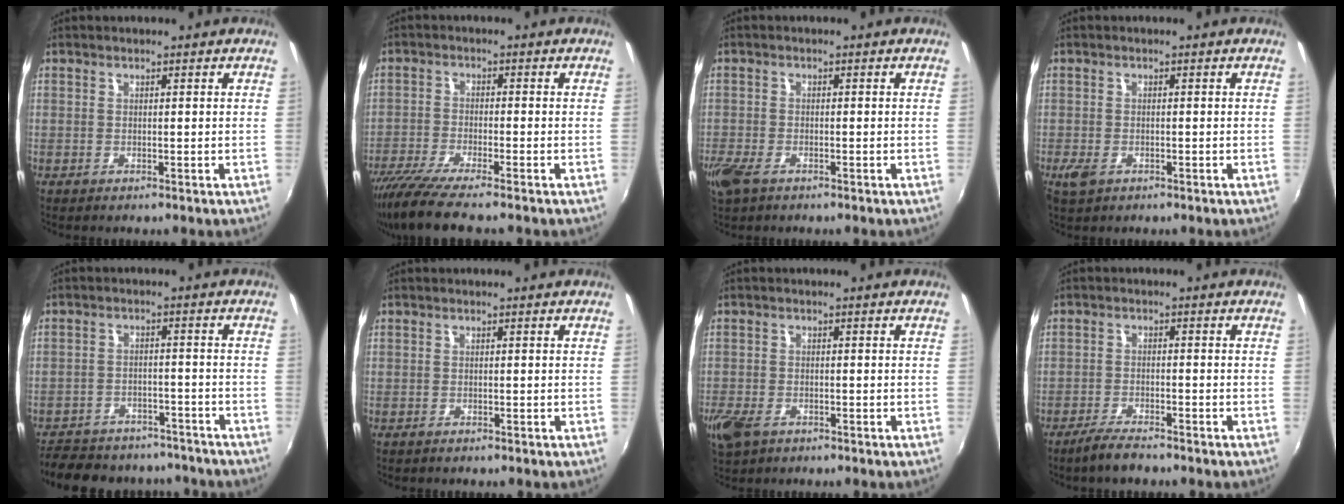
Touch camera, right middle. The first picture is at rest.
{"total": 9.1, "force": [-7.6, 0.3, 5.0], "torque": [-0.114, -0.036, -0.138]}
{"total": 4.9, "force": [-3.2, 2.3, 3.0], "torque": [-0.079, -0.013, -0.062]}
{"total": 3.2, "force": [-1.7, 1.9, 1.9], "torque": [-0.043, -0.008, -0.031]}
{"total": 19.2, "force": [-16.2, 7.8, 6.9], "torque": [-0.158, 0.018, -0.213]}
{"total": 0.0}
{"total": 6.3, "force": [-3.7, 3.6, 3.6], "torque": [-0.095, -0.018, -0.070]}
{"total": 4.2, "force": [-3.6, 0.7, 2.0], "torque": [-0.061, -0.005, -0.070]}